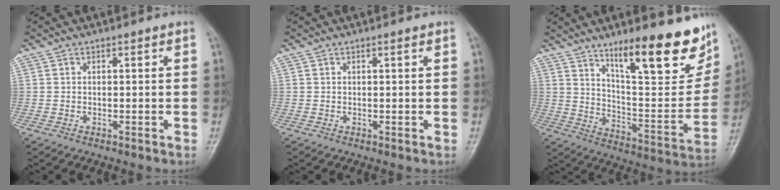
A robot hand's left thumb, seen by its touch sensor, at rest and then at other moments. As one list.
[{"total": 0.5, "force": [0.3, 0.1, 0.4], "torque": [-0.007, -0.001, 0.004]}, {"total": 22.2, "force": [14.1, 5.9, 16.1], "torque": [-0.190, -0.078, 0.224]}]